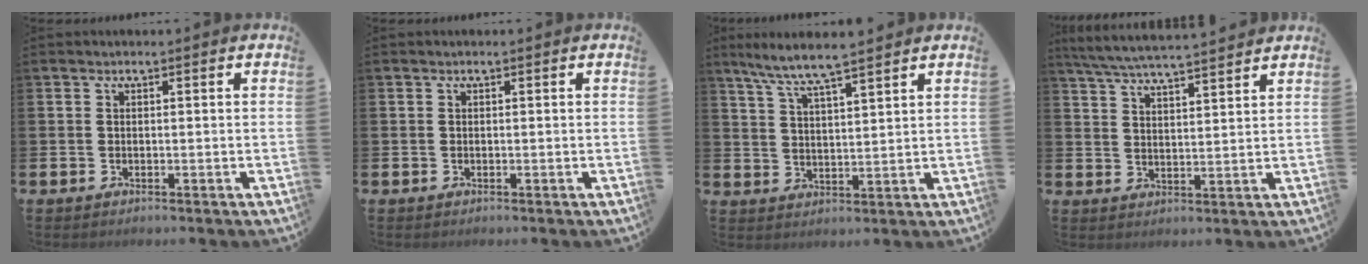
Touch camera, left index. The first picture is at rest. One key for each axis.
{"total": 0.0}
{"total": 6.5, "fx": 6.0, "fy": -0.1, "fz": 2.4, "tx": -0.070, "ty": -0.026, "tz": 0.106}
{"total": 5.8, "fx": 5.6, "fy": 0.1, "fz": 1.4, "tx": -0.051, "ty": -0.029, "tz": 0.101}